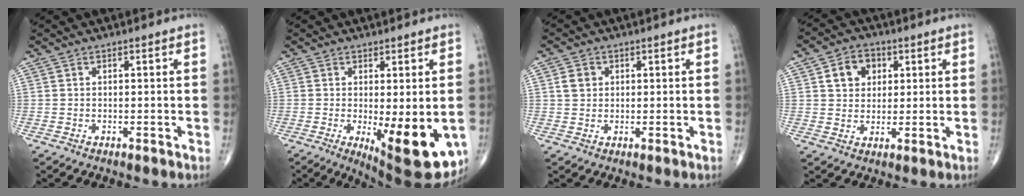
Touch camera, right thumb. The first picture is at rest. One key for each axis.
{"total": 14.5, "fx": -3.4, "fy": 4.8, "fz": 13.2, "tx": -0.162, "ty": -0.027, "tz": -0.031}
{"total": 2.9, "fx": 0.7, "fy": 2.5, "fz": 1.3, "tx": -0.013, "ty": 0.001, "tz": 0.014}
{"total": 6.8, "fx": 2.2, "fy": 5.4, "fz": 3.4, "tx": -0.025, "ty": -0.002, "tz": 0.034}